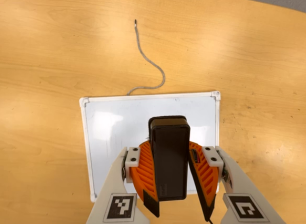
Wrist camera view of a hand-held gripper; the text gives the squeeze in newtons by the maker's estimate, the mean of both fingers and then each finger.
{"total": 9.0, "left": 9.3, "right": 8.7}